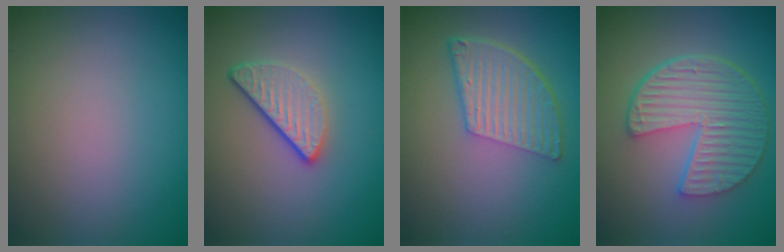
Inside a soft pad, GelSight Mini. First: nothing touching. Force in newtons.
{"total": 3.3, "press": 2.6, "slide": 2.1}
{"total": 5.5, "press": 3.8, "slide": 4.0}
{"total": 6.6, "press": 4.8, "slide": 4.4}